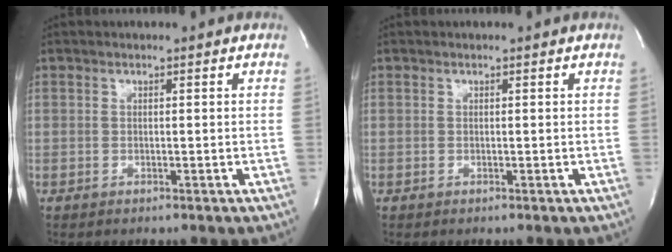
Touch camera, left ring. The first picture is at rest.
{"total": 0.0}